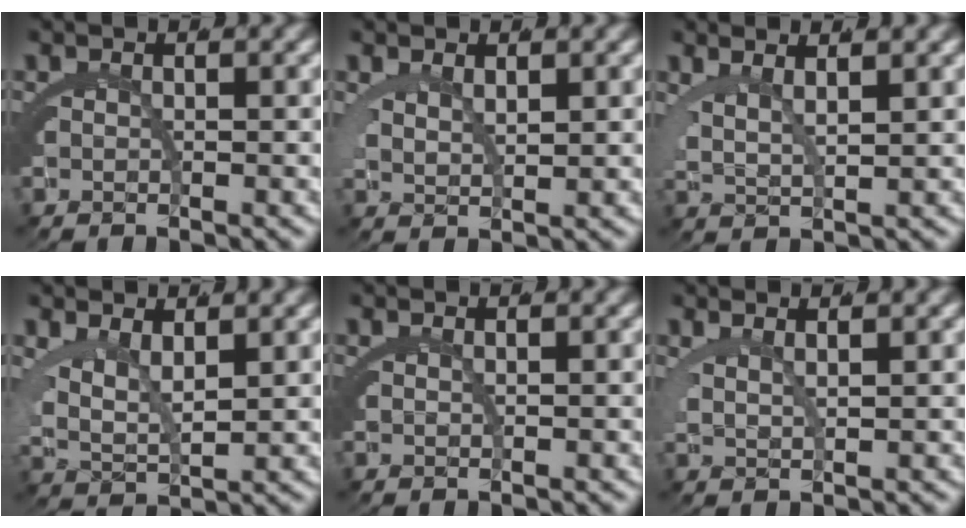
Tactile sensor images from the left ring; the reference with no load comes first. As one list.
[{"total": 1.8, "force": [1.3, 0.2, 1.2], "torque": [-0.031, -0.017, 0.038]}, {"total": 4.4, "force": [2.5, 2.0, 3.0], "torque": [-0.053, -0.002, 0.046]}, {"total": 5.0, "force": [1.4, 3.2, 3.6], "torque": [-0.086, -0.020, 0.034]}, {"total": 0.7, "force": [0.4, -0.5, 0.4], "torque": [-0.011, -0.006, 0.013]}, {"total": 2.5, "force": [1.9, 0.3, 1.6], "torque": [-0.027, -0.001, 0.037]}]